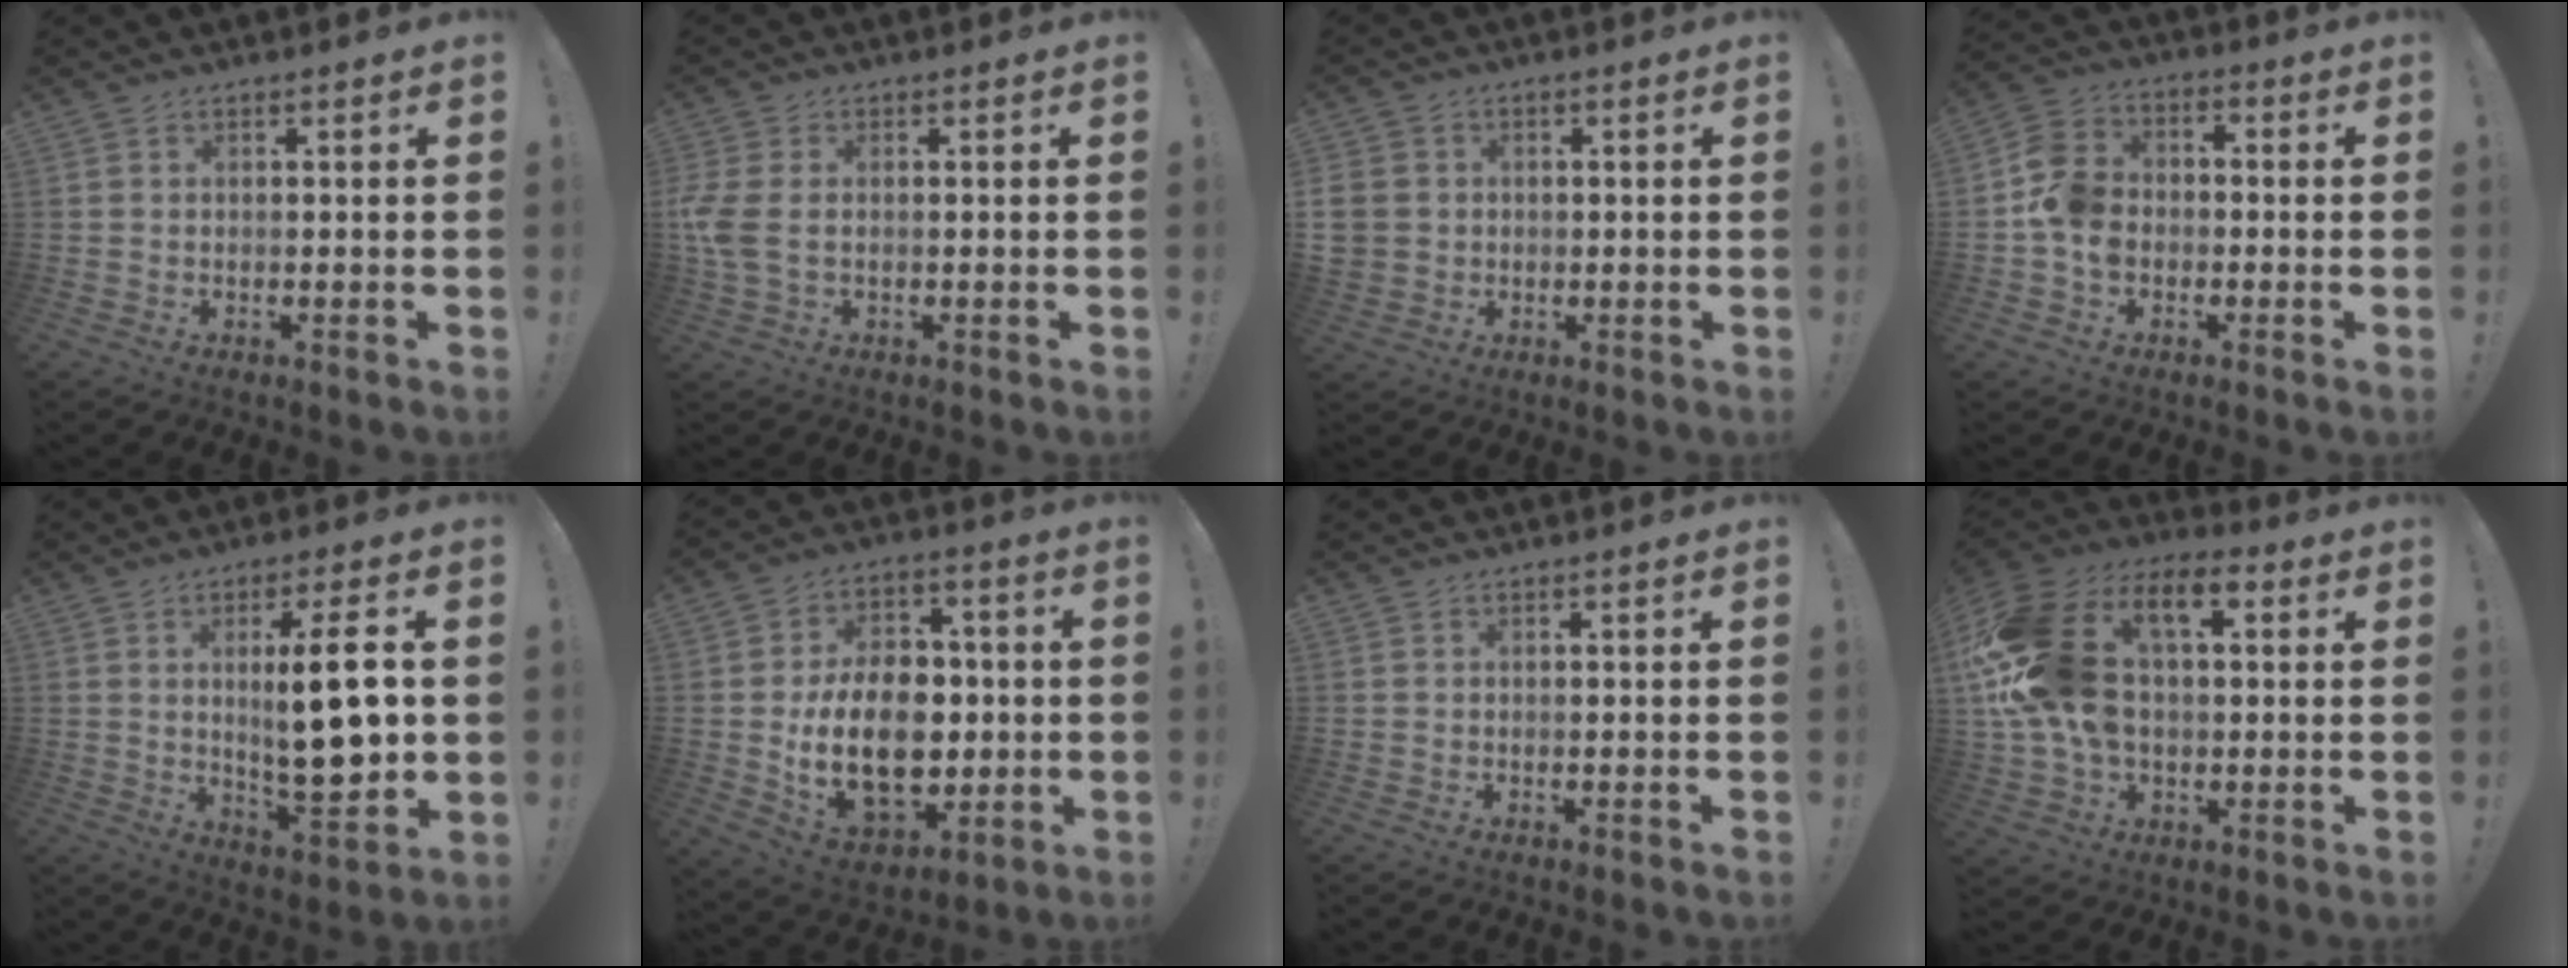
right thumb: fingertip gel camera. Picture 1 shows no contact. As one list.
[{"total": 5.6, "force": [-0.2, 3.3, 4.4], "torque": [-0.111, -0.004, -0.005]}, {"total": 5.9, "force": [0.0, 5.4, 2.5], "torque": [-0.054, 0.004, 0.001]}, {"total": 10.7, "force": [-3.9, 8.2, 5.6], "torque": [-0.098, 0.036, -0.069]}, {"total": 15.5, "force": [1.9, 3.6, 14.9], "torque": [-0.235, -0.020, 0.017]}, {"total": 20.5, "force": [-1.3, 13.9, 15.0], "torque": [-0.266, -0.003, -0.014]}, {"total": 0.0}, {"total": 24.0, "force": [5.7, 15.1, 17.8], "torque": [-0.343, -0.008, 0.106]}]